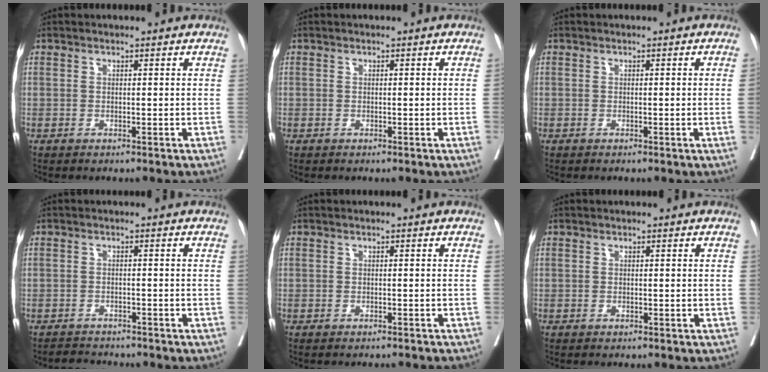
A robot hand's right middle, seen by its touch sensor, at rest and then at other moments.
{"total": 0.0}
{"total": 1.6, "force": [-0.2, -0.6, 1.4], "torque": [-0.025, 0.001, 0.003]}
{"total": 2.8, "force": [-2.7, 0.6, -0.2], "torque": [-0.001, -0.011, -0.045]}
{"total": 3.7, "force": [-3.6, 0.1, 1.0], "torque": [-0.017, -0.011, -0.042]}
{"total": 0.0}